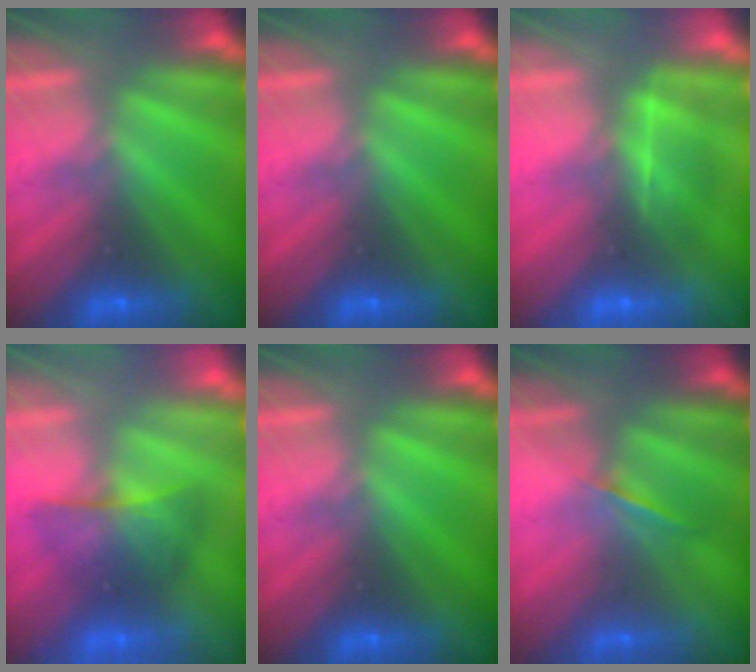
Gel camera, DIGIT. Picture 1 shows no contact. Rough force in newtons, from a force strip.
{"total": 0.0}
{"total": 4.7}
{"total": 2.1}
{"total": 0.0}
{"total": 1.3}